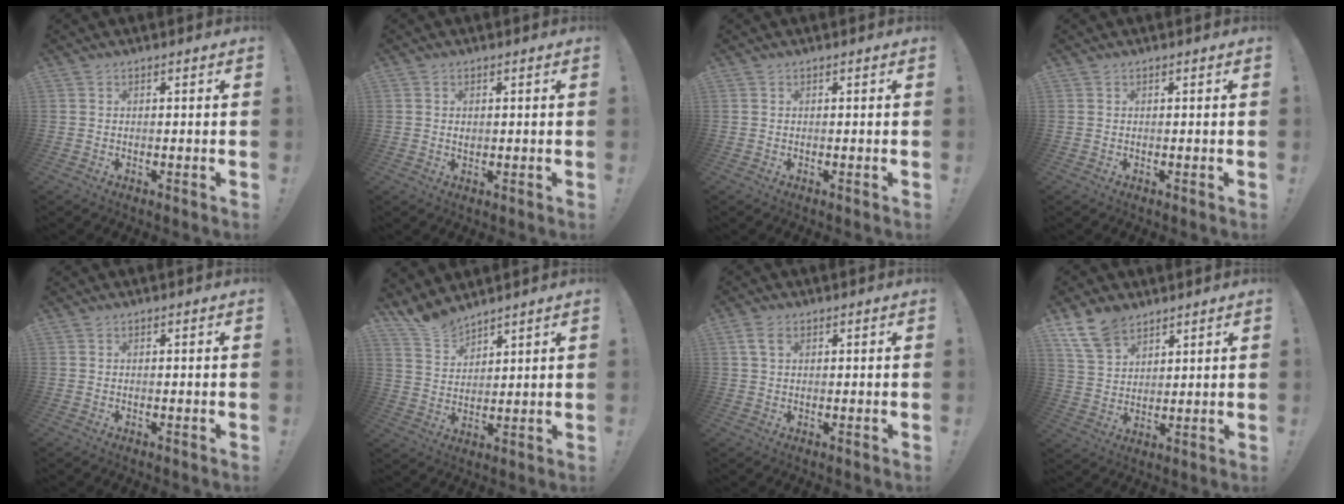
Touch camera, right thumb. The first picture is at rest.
{"total": 0.8, "force": [0.3, 0.6, 0.4], "torque": [-0.006, 0.000, 0.005]}
{"total": 0.0}
{"total": 0.0}
{"total": 0.0}
{"total": 8.0, "force": [7.3, 3.0, 1.5], "torque": [-0.036, -0.052, 0.141]}
{"total": 3.9, "force": [1.7, 2.1, 2.8], "torque": [-0.053, 0.003, 0.033]}
{"total": 10.9, "force": [7.6, 6.5, 4.3], "torque": [-0.085, -0.033, 0.151]}